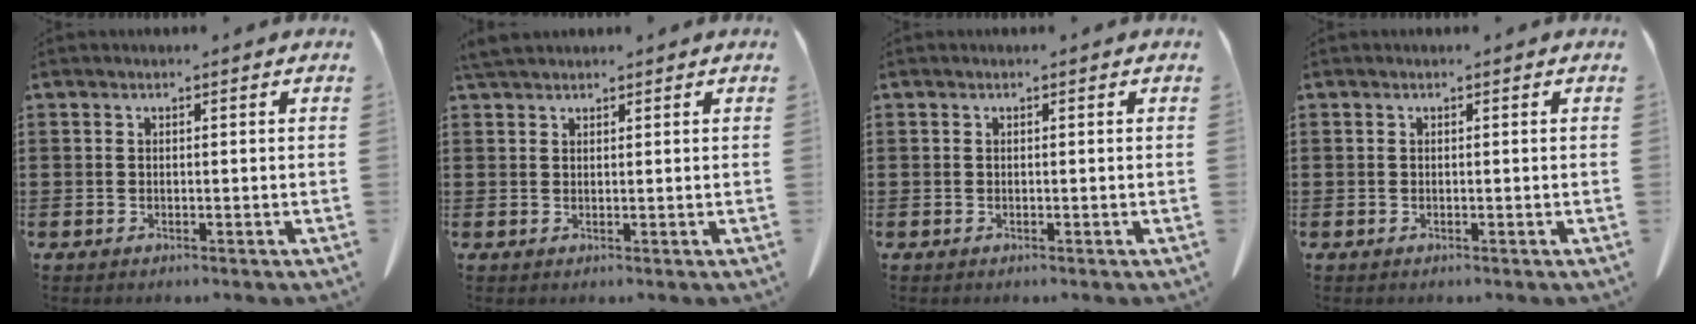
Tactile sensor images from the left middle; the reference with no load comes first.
{"total": 2.1, "force": [1.9, 0.5, 0.9], "torque": [-0.024, 0.003, 0.037]}
{"total": 0.0}
{"total": 0.0}